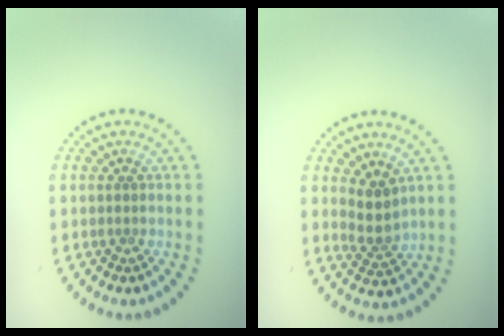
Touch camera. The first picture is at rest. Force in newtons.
{"total": 2.2, "press": 1.8, "slide": 1.4}